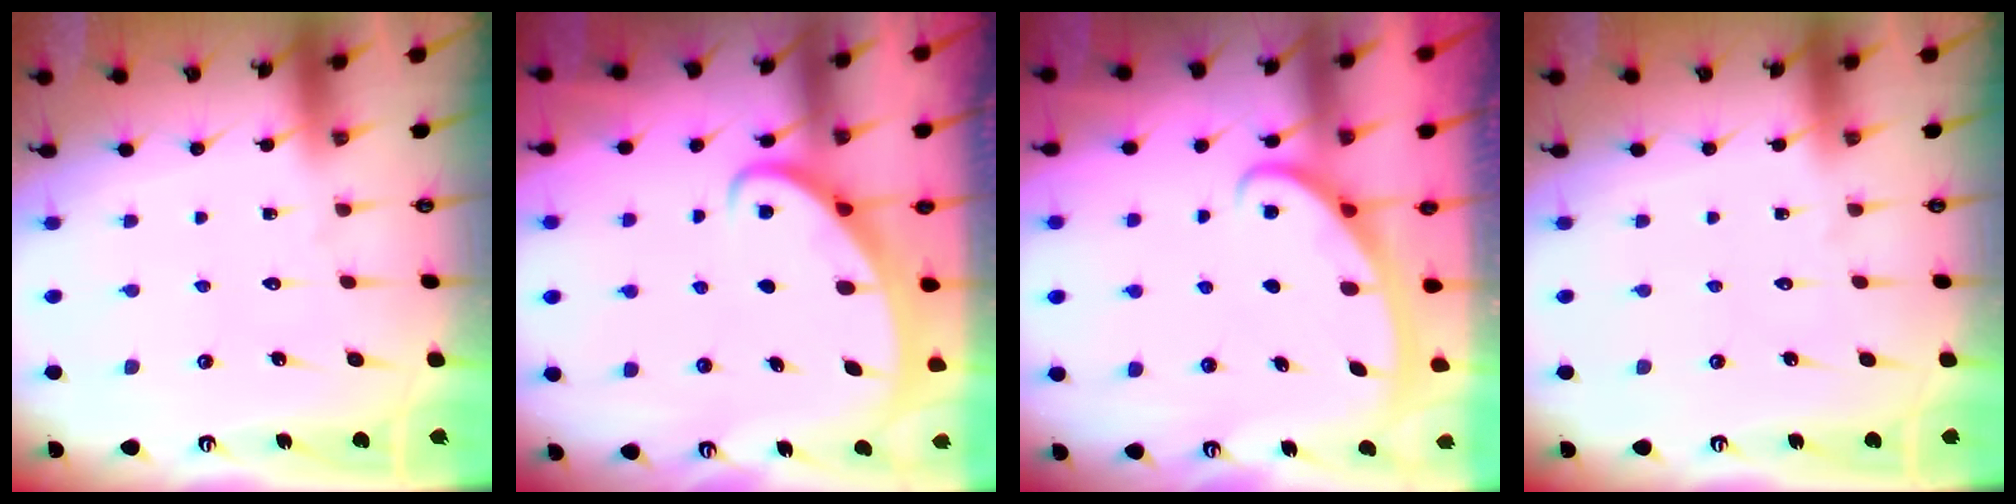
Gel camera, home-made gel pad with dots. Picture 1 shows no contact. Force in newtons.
{"total": 2.6, "press": 2.6, "slide": 0.3}
{"total": 2.9, "press": 2.8, "slide": 0.4}
{"total": 0.0}